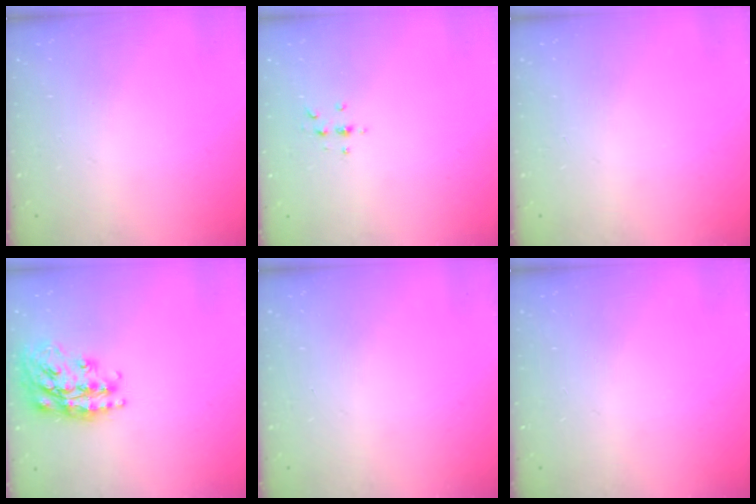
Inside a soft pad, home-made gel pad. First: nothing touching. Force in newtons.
{"total": 2.3, "press": 2.2, "slide": 0.2}
{"total": 0.0}
{"total": 19.4, "press": 19.4, "slide": 1.4}
{"total": 0.0}
{"total": 0.0}